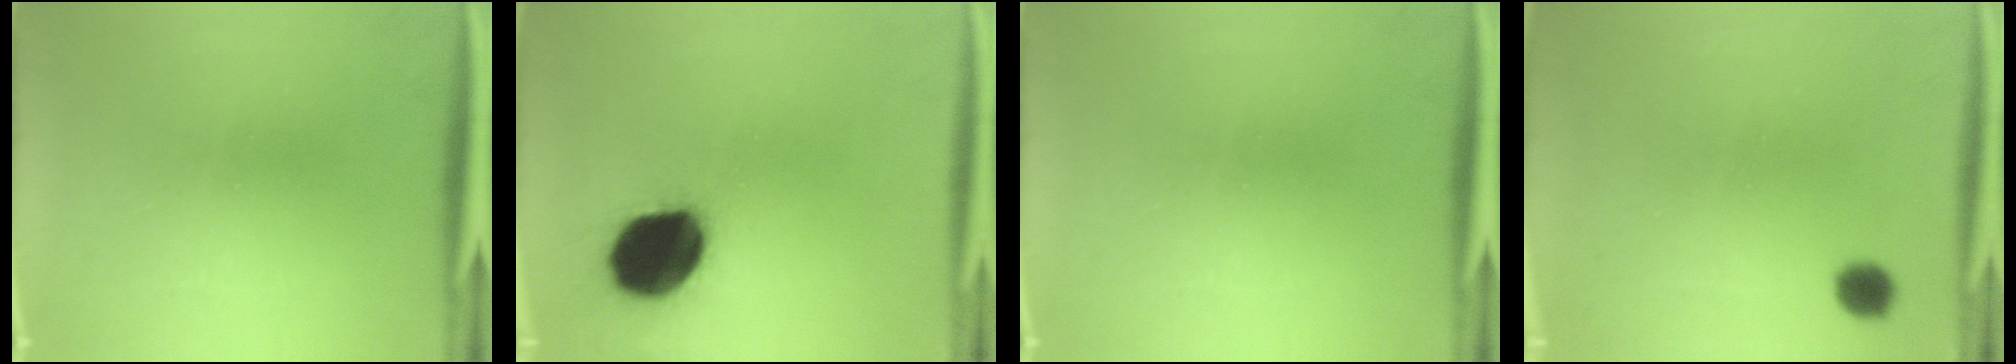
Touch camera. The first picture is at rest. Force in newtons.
{"total": 19.0}
{"total": 0.0}
{"total": 3.3}